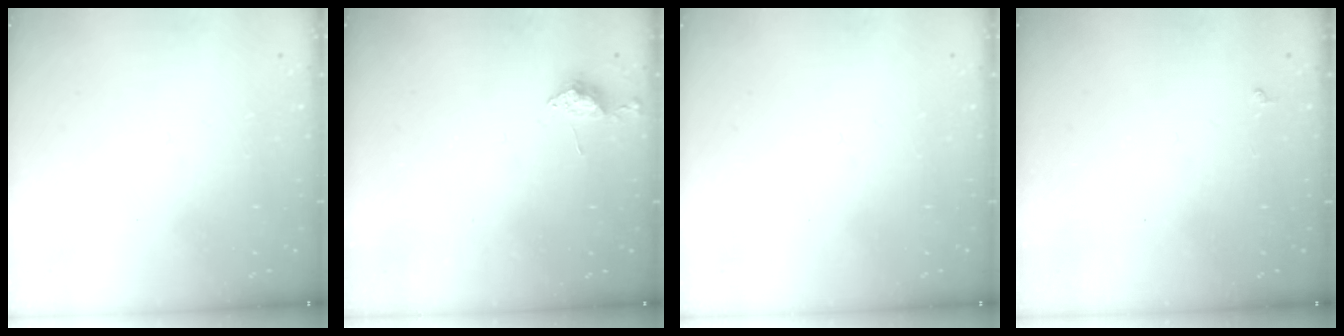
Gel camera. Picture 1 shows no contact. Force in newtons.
{"total": 6.8, "press": 6.8, "slide": 0.8}
{"total": 0.0}
{"total": 2.9, "press": 2.9, "slide": 0.4}